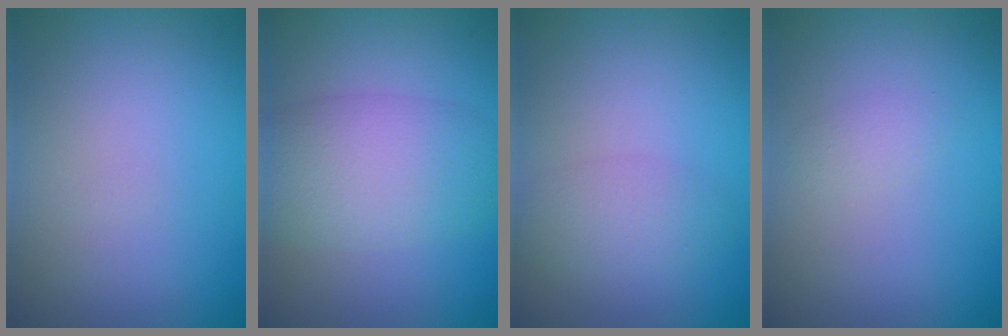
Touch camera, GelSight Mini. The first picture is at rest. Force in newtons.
{"total": 6.3, "press": 6.3, "slide": 0.3}
{"total": 2.2, "press": 2.1, "slide": 0.2}
{"total": 0.9, "press": 0.9, "slide": 0.1}